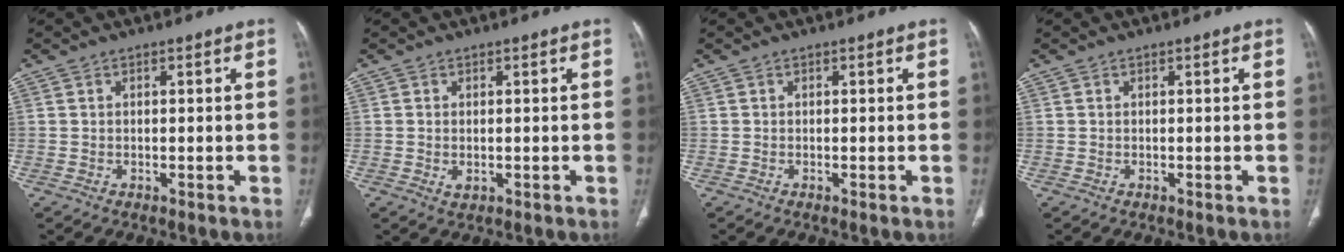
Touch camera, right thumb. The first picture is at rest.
{"total": 1.5, "force": [-0.2, 0.9, 1.2], "torque": [-0.023, -0.005, -0.001]}
{"total": 0.0}
{"total": 0.0}